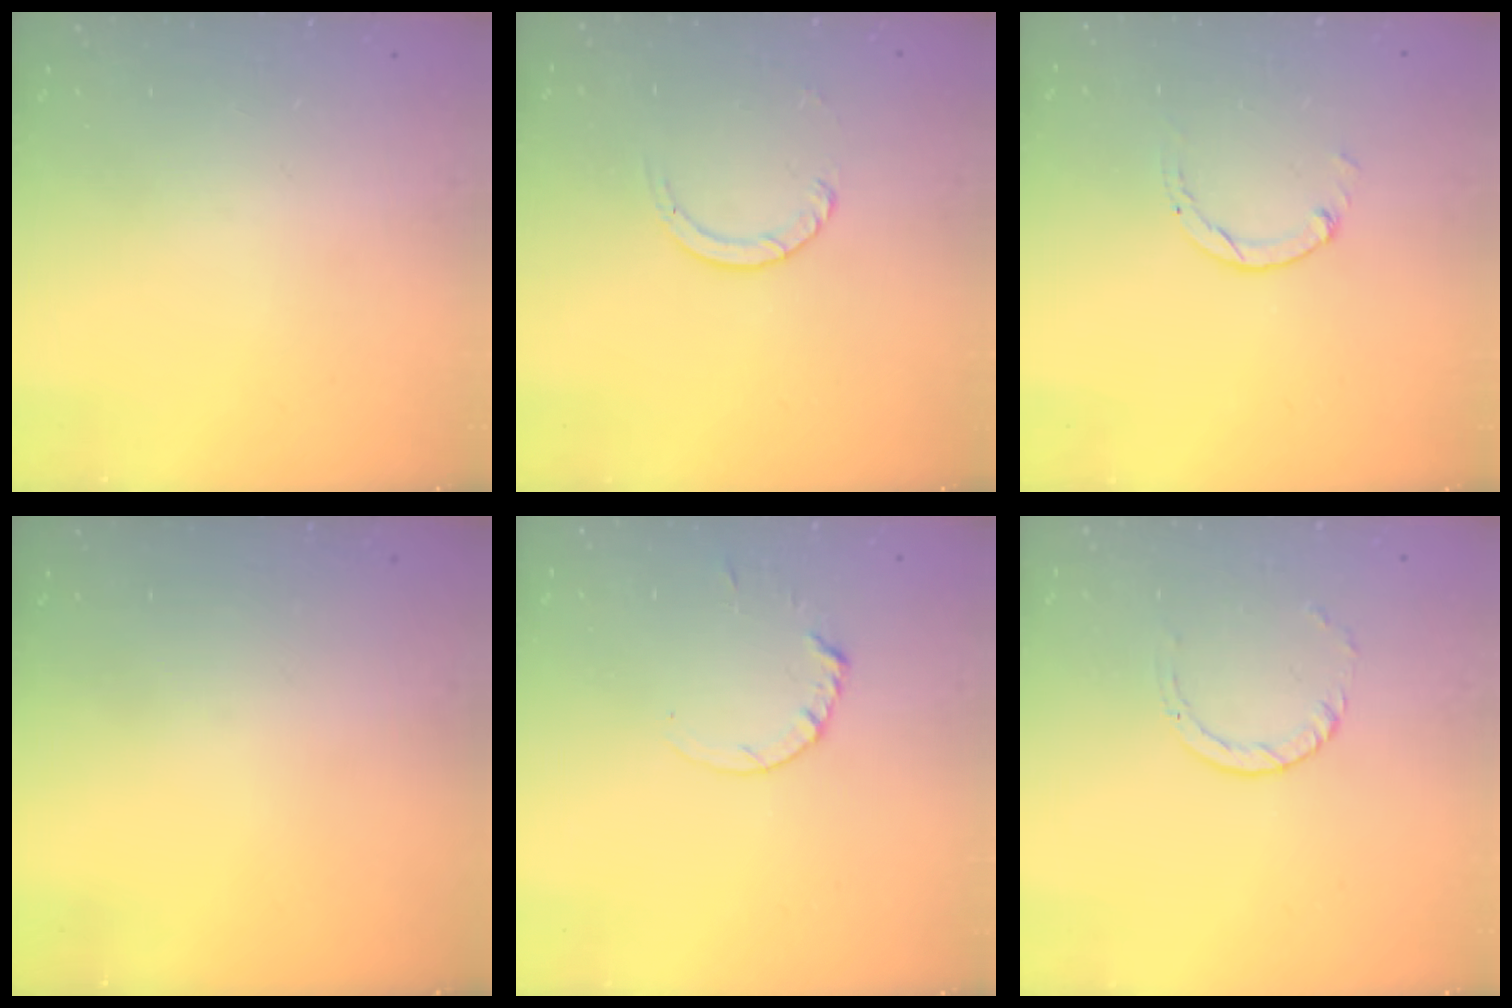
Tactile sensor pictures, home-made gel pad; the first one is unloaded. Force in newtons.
{"total": 2.7, "press": 2.7, "slide": 0.3}
{"total": 0.7, "press": 0.7, "slide": 0.2}
{"total": 0.0}
{"total": 1.8, "press": 1.7, "slide": 0.2}
{"total": 1.0, "press": 1.0, "slide": 0.1}